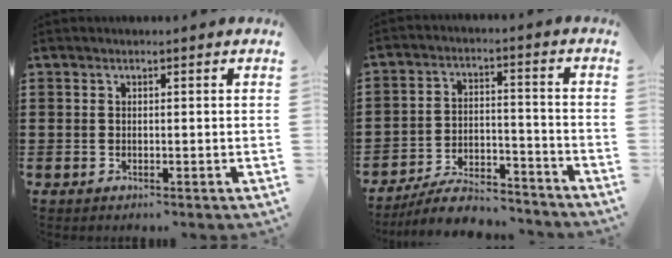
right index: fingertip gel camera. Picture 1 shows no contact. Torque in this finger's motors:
{"motor_torque": [-1.50, 0.55, -0.97, -0.21]}